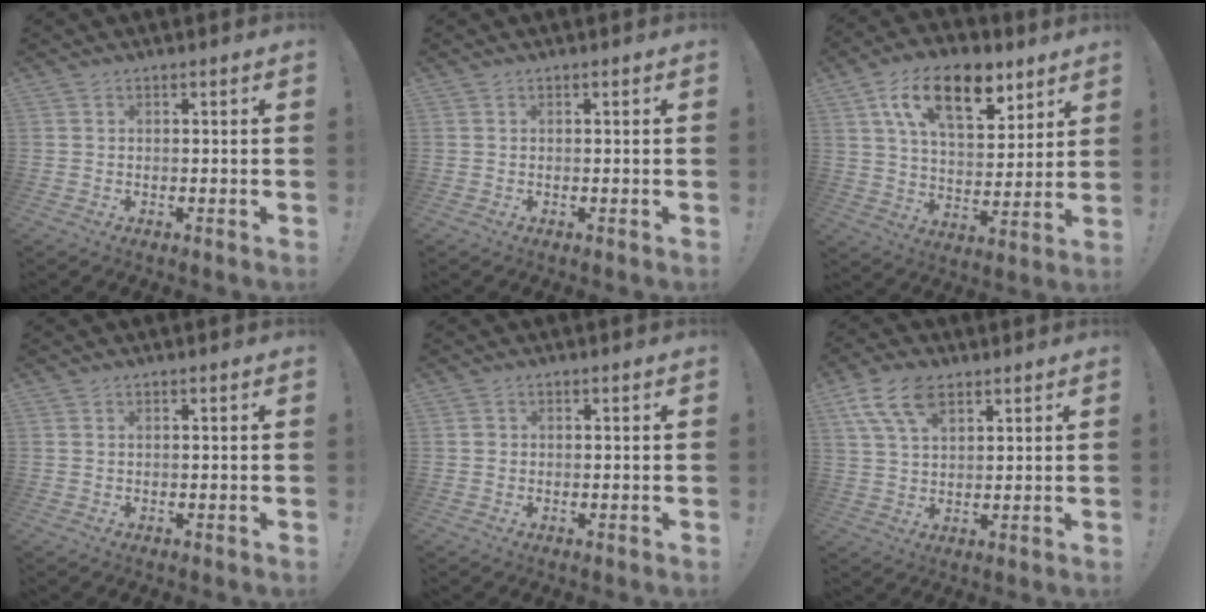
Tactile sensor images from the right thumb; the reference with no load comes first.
{"total": 0.0}
{"total": 18.3, "force": [9.5, 9.2, 12.6], "torque": [-0.209, -0.026, 0.165]}
{"total": 0.0}
{"total": 0.9, "force": [0.1, 0.9, 0.1], "torque": [-0.005, 0.004, 0.002]}
{"total": 10.7, "force": [5.7, 5.8, 7.0], "torque": [-0.128, -0.006, 0.110]}